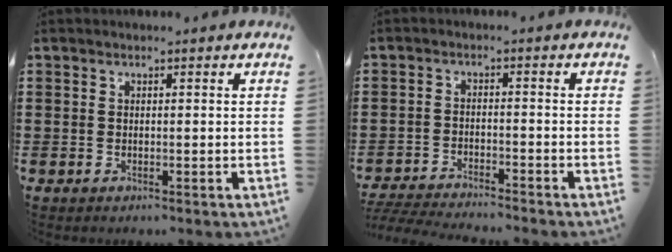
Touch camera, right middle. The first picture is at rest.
{"total": 3.8, "force": [-3.8, -0.1, 0.6], "torque": [-0.027, -0.011, -0.083]}